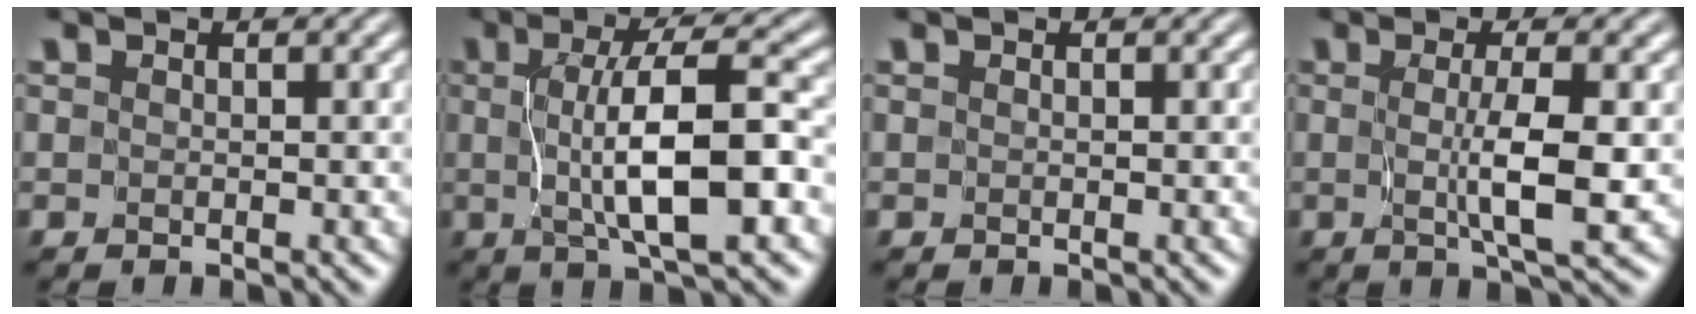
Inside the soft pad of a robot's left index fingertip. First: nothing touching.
{"total": 7.9, "force": [-0.3, 1.9, 7.6], "torque": [-0.119, 0.001, -0.006]}
{"total": 0.0}
{"total": 4.1, "force": [-0.2, 0.4, 4.0], "torque": [-0.073, -0.006, -0.002]}